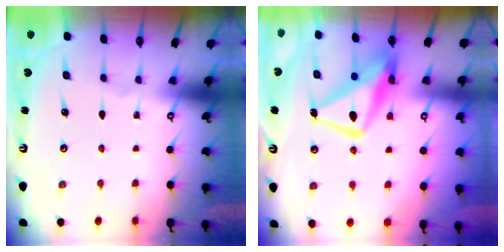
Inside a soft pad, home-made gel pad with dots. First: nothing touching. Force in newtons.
{"total": 12.9, "press": 12.8, "slide": 1.2}